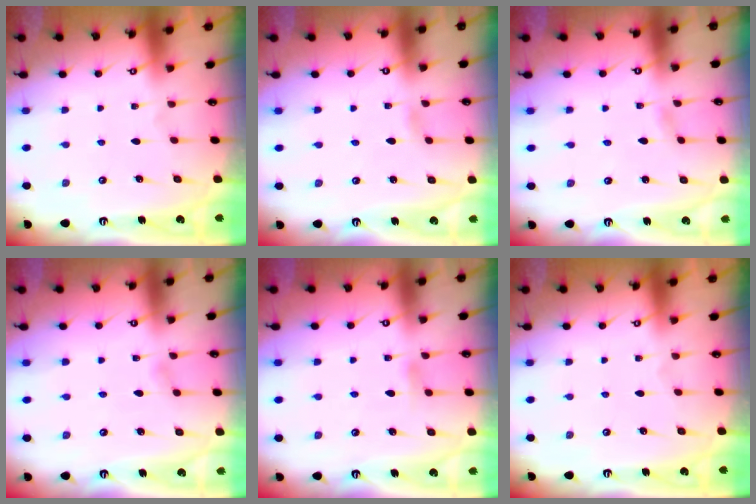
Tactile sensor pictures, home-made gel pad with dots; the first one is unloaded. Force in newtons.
{"total": 1.2, "press": 1.2, "slide": 0.1}
{"total": 2.1, "press": 2.1, "slide": 0.2}
{"total": 3.7, "press": 3.7, "slide": 0.4}
{"total": 3.7, "press": 3.7, "slide": 0.4}
{"total": 0.0}